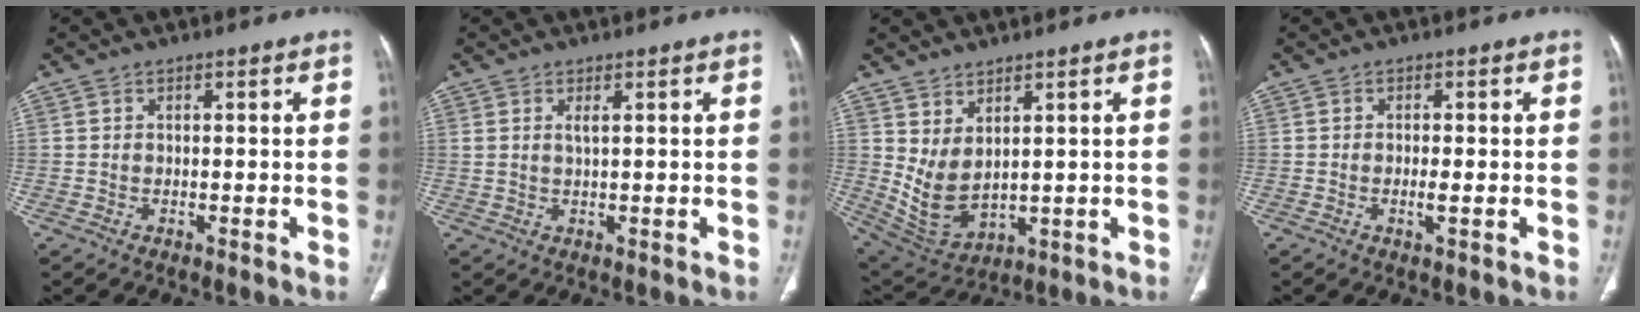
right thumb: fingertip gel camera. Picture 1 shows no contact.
{"total": 1.4, "force": [0.6, 0.2, 1.2], "torque": [-0.027, -0.003, 0.014]}
{"total": 8.0, "force": [2.5, 4.3, 6.2], "torque": [-0.109, -0.028, 0.075]}
{"total": 1.8, "force": [-0.5, 0.3, 1.7], "torque": [-0.034, -0.004, -0.011]}